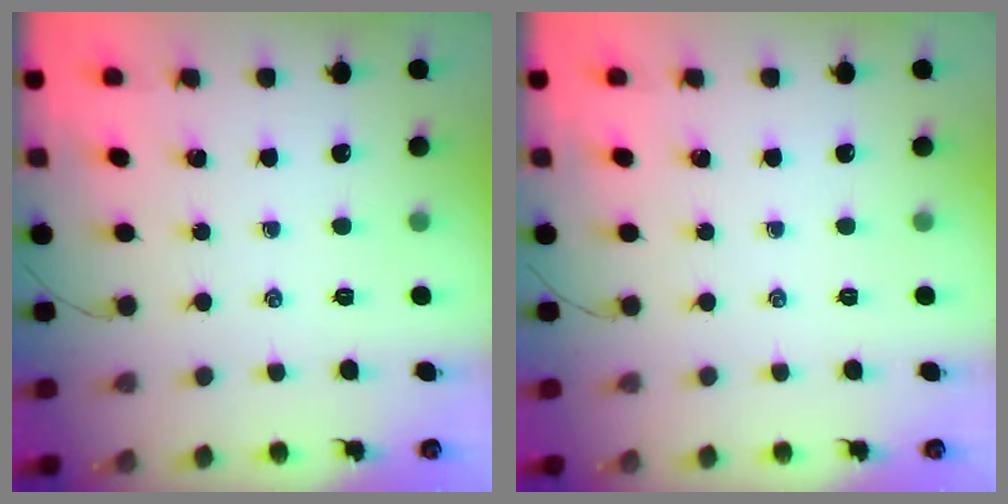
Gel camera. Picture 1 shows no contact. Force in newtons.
{"total": 0.0}